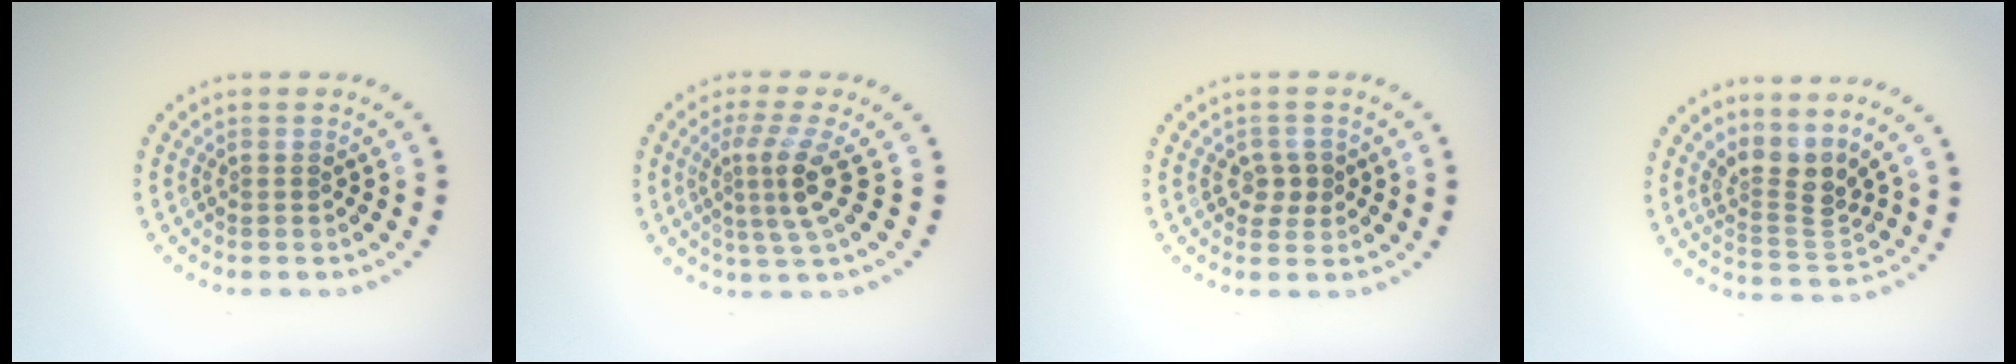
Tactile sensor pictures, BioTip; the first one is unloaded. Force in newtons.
{"total": 3.6, "press": 2.5, "slide": 2.6}
{"total": 1.9, "press": 1.8, "slide": 0.6}
{"total": 3.5, "press": 2.3, "slide": 2.6}